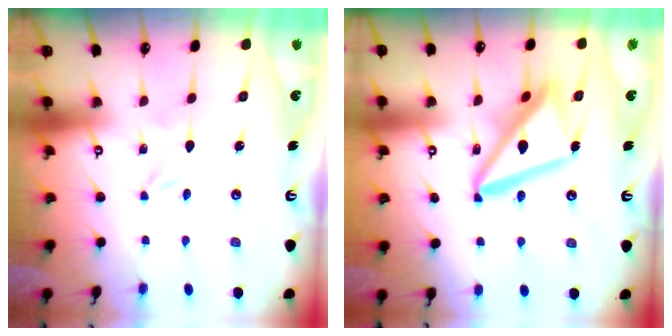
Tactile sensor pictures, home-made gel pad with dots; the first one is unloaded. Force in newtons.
{"total": 15.1, "press": 15.0, "slide": 1.7}